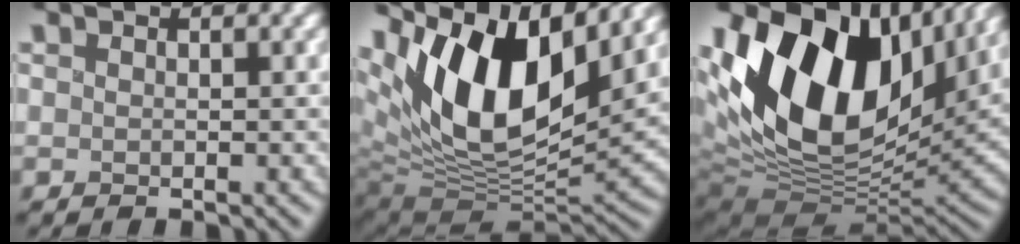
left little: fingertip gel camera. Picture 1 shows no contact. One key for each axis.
{"total": 14.6, "fx": 5.4, "fy": 7.3, "fz": 11.4, "tx": -0.195, "ty": 0.016, "tz": 0.091}
{"total": 17.5, "fx": 4.5, "fy": 11.1, "fz": 12.8, "tx": -0.245, "ty": 0.014, "tz": 0.072}